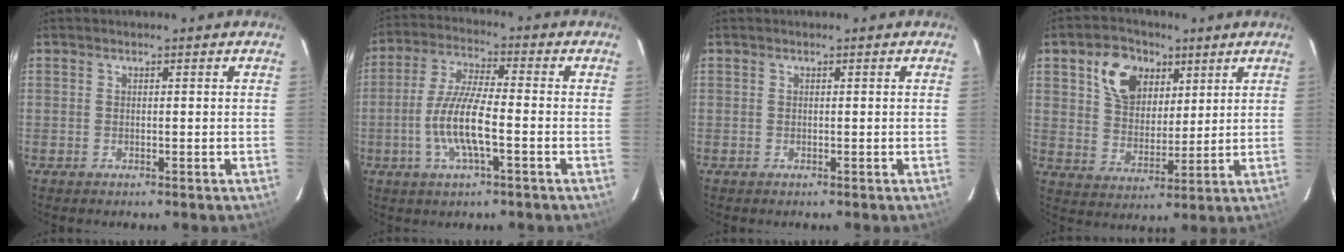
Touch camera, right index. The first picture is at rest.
{"total": 10.0, "force": [-2.9, 1.8, 9.4], "torque": [-0.195, -0.002, -0.057]}
{"total": 0.0}
{"total": 11.1, "force": [5.3, 7.8, 5.8], "torque": [-0.114, 0.026, 0.099]}